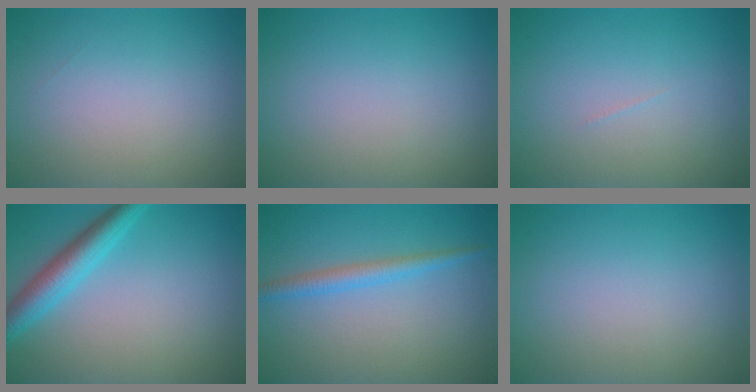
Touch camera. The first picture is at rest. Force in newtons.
{"total": 0.0}
{"total": 0.0}
{"total": 4.1, "press": 4.1, "slide": 0.2}
{"total": 2.1, "press": 2.1, "slide": 0.1}
{"total": 0.0}